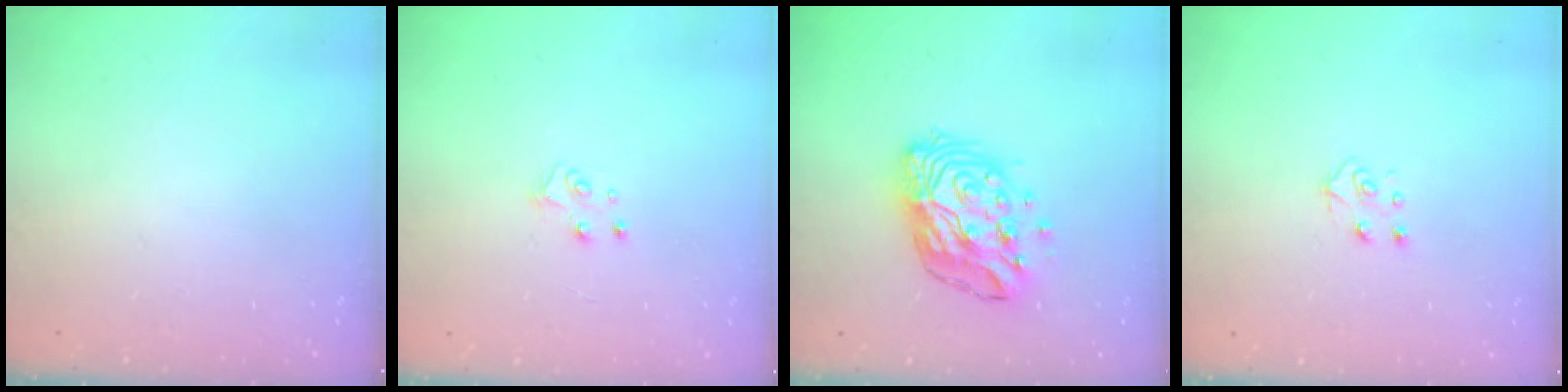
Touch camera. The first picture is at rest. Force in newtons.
{"total": 4.0, "press": 4.0, "slide": 0.2}
{"total": 14.9, "press": 14.8, "slide": 1.4}
{"total": 4.3, "press": 4.3, "slide": 0.5}